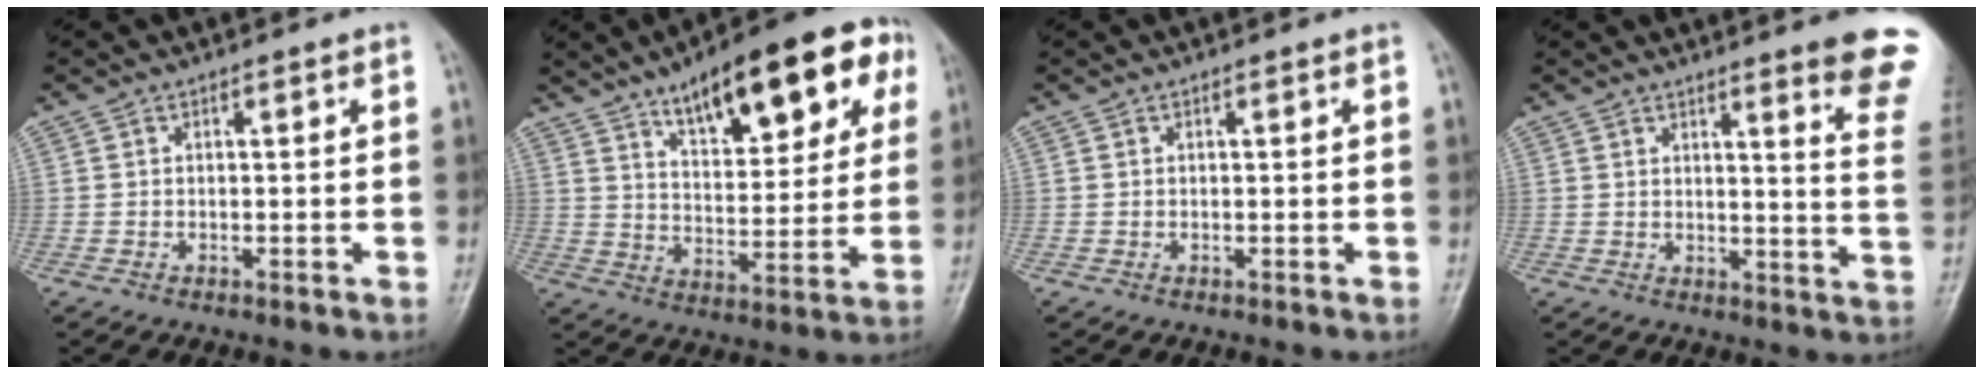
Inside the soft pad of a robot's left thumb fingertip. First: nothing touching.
{"total": 19.8, "force": [10.2, 7.6, 15.2], "torque": [-0.174, -0.018, 0.151]}
{"total": 0.0}
{"total": 12.0, "force": [8.9, 0.7, 8.0], "torque": [-0.074, -0.066, 0.089]}